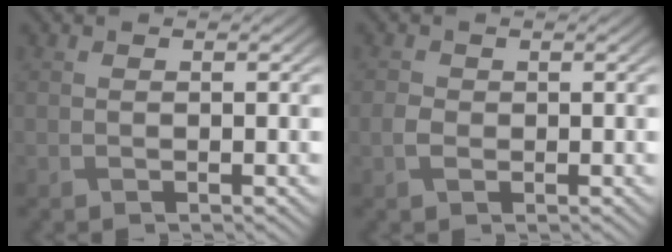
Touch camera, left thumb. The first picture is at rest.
{"total": 1.4, "force": [-0.4, 1.2, 0.6], "torque": [-0.016, -0.005, -0.014]}